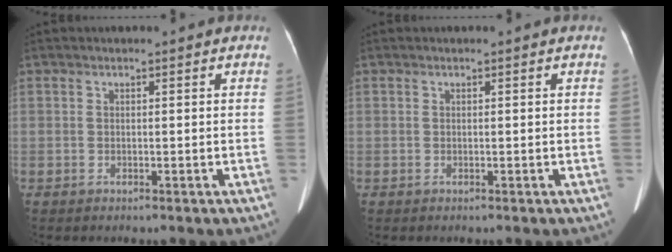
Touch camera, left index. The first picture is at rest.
{"total": 0.0}